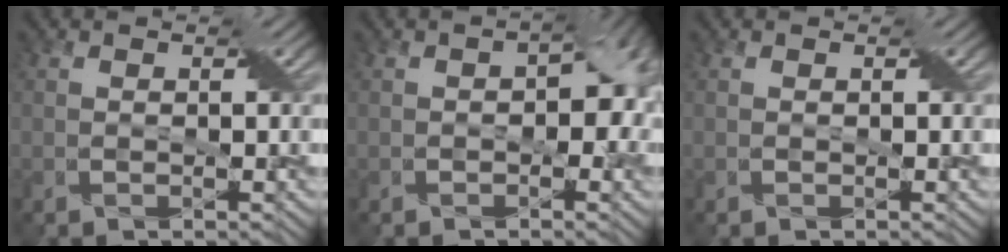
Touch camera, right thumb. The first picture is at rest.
{"total": 5.6, "force": [-0.3, 3.4, 4.4], "torque": [-0.053, -0.005, -0.004]}
{"total": 0.0}